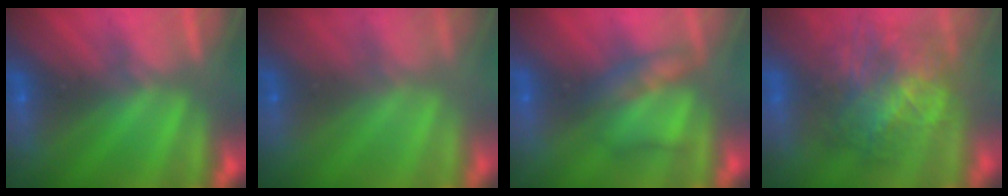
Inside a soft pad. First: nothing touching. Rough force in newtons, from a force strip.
{"total": 8.8}
{"total": 2.2}
{"total": 7.8}